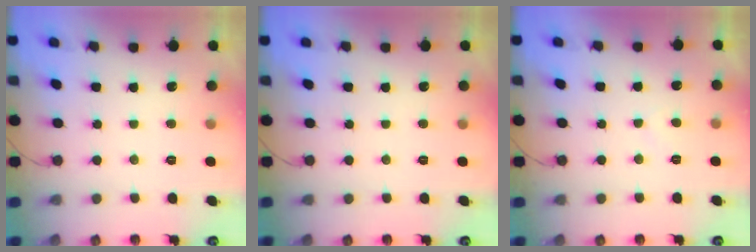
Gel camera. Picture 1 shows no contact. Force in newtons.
{"total": 0.0}
{"total": 2.0, "press": 2.0, "slide": 0.5}